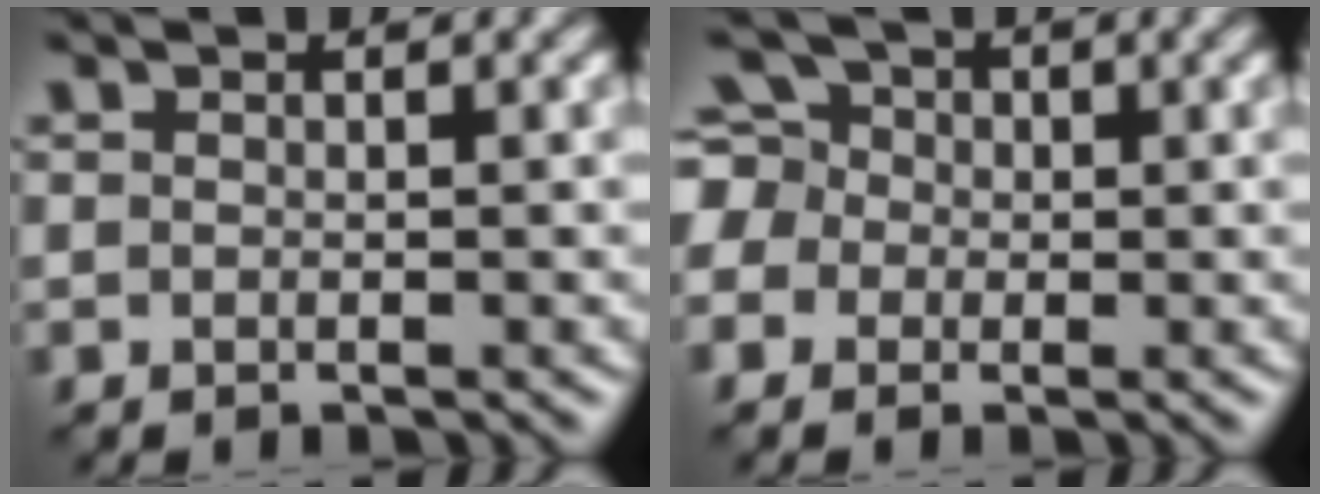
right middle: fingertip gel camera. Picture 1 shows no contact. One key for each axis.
{"total": 5.9, "fx": 0.0, "fy": 5.4, "fz": 2.4, "tx": -0.063, "ty": 0.044, "tz": -0.032}